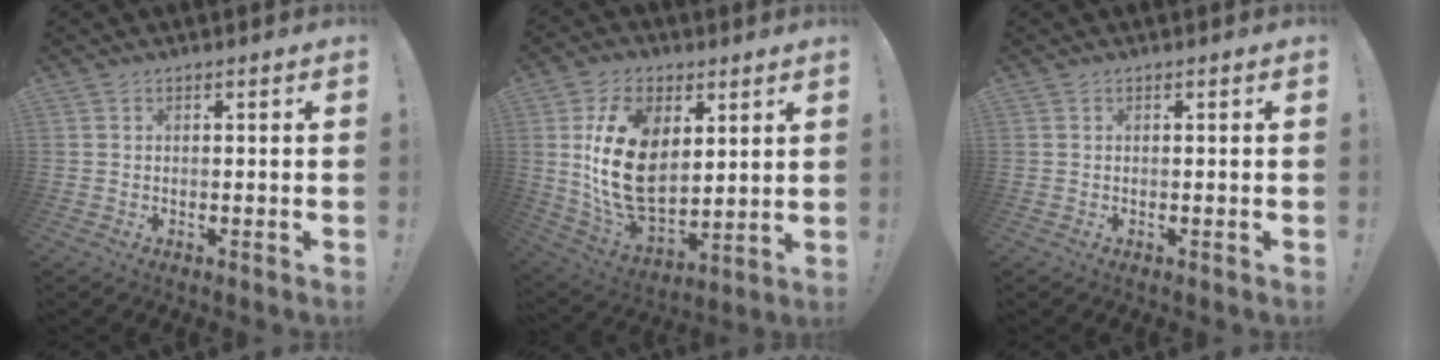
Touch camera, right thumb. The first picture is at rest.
{"total": 20.4, "force": [5.0, 14.0, 13.9], "torque": [-0.263, -0.033, 0.094]}
{"total": 0.0}